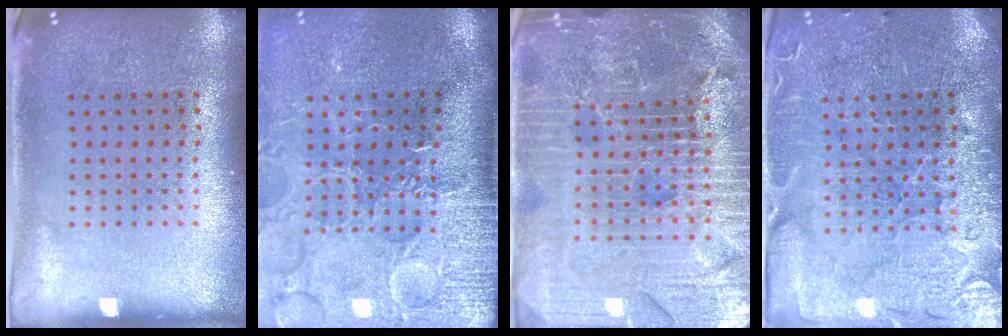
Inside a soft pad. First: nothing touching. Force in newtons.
{"total": 4.7, "press": 4.0, "slide": 2.4}
{"total": 5.8, "press": 5.2, "slide": 2.6}
{"total": 3.5, "press": 3.3, "slide": 1.2}